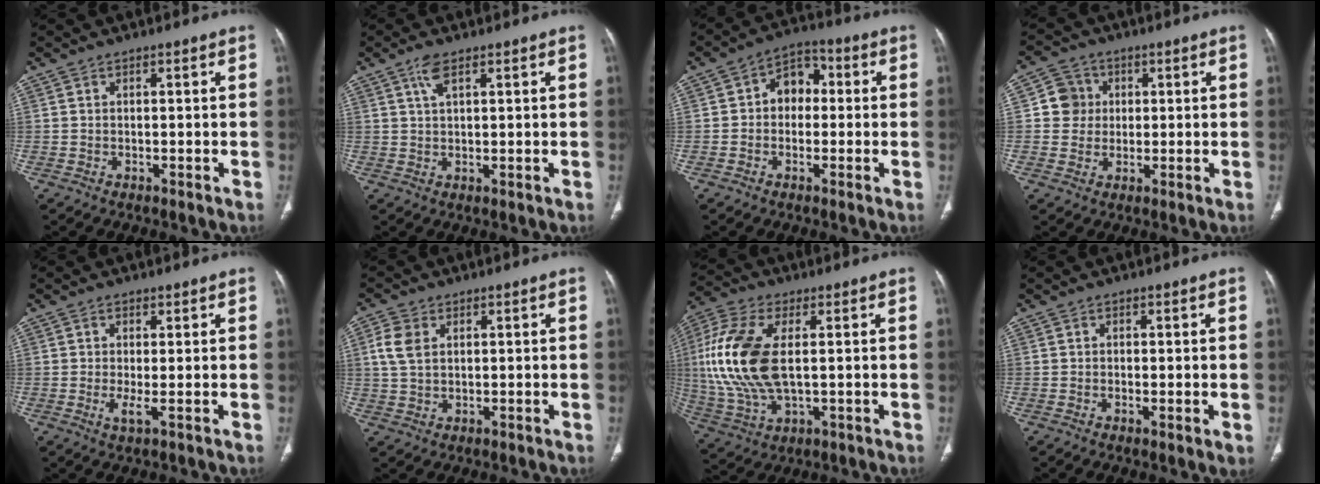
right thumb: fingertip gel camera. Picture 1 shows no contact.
{"total": 3.5, "force": [1.9, 1.2, 2.6], "torque": [-0.055, -0.002, 0.041]}
{"total": 7.0, "force": [0.1, 5.4, 4.5], "torque": [-0.038, 0.026, -0.010]}
{"total": 5.8, "force": [0.8, 5.6, 1.1], "torque": [0.011, 0.006, 0.009]}
{"total": 1.2, "force": [0.0, 0.3, 1.2], "torque": [-0.021, -0.001, -0.002]}
{"total": 5.6, "force": [1.6, 3.8, 3.8], "torque": [-0.082, 0.003, 0.032]}
{"total": 17.6, "force": [1.8, 9.0, 15.0], "torque": [-0.344, -0.001, 0.038]}
{"total": 2.2, "force": [-0.2, 0.7, 2.0], "torque": [-0.038, -0.007, -0.006]}